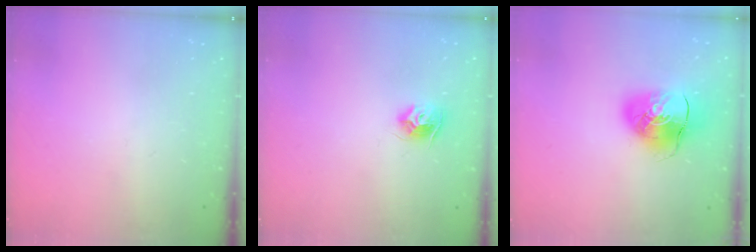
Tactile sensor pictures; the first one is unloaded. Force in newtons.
{"total": 8.7, "press": 8.6, "slide": 0.4}
{"total": 10.8, "press": 10.6, "slide": 1.6}